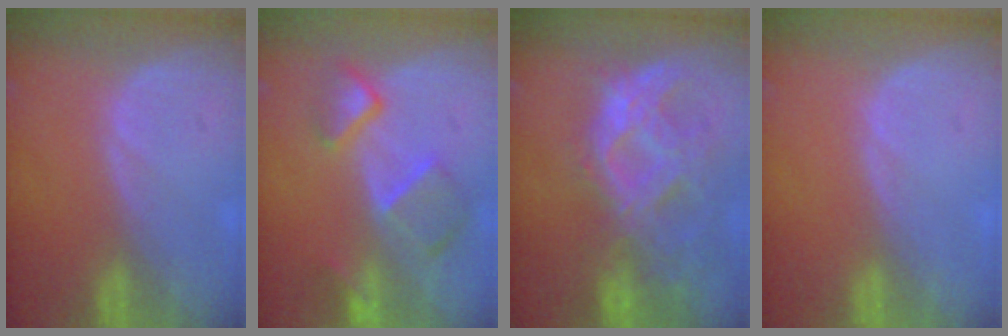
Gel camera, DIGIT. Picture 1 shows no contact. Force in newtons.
{"total": 7.7, "press": 6.7, "slide": 3.8}
{"total": 10.9, "press": 9.3, "slide": 5.7}
{"total": 0.0}